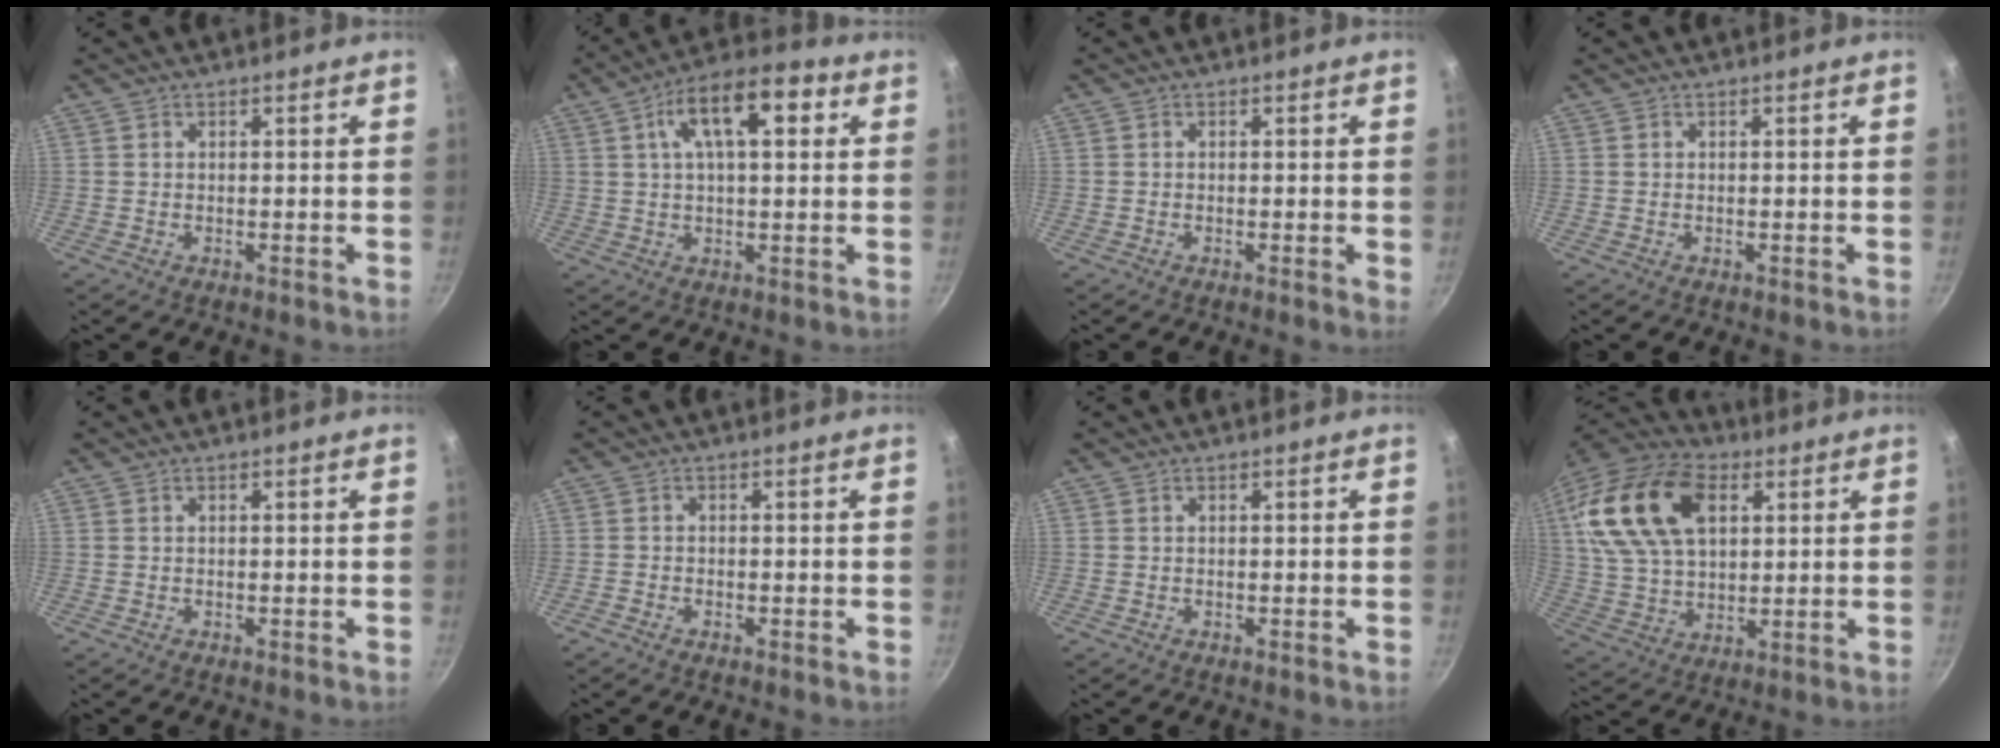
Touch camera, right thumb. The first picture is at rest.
{"total": 13.6, "force": [4.3, 6.1, 11.4], "torque": [-0.167, 0.021, 0.059]}
{"total": 1.0, "force": [-0.1, 0.0, 1.0], "torque": [-0.015, -0.004, -0.002]}
{"total": 0.0}
{"total": 0.0}
{"total": 0.8, "force": [-0.6, 0.2, 0.5], "torque": [-0.019, 0.000, -0.016]}
{"total": 0.0}
{"total": 22.3, "force": [7.1, 13.8, 16.0], "torque": [-0.298, 0.002, 0.129]}